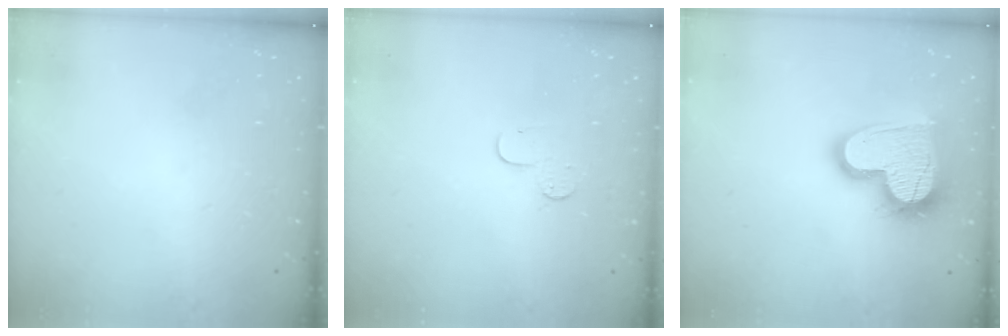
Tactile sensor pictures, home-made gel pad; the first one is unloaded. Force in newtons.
{"total": 4.3, "press": 4.3, "slide": 0.4}
{"total": 19.3, "press": 19.2, "slide": 1.5}